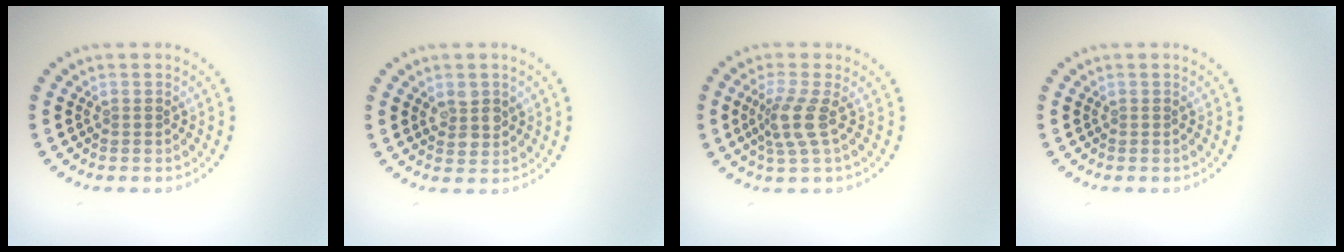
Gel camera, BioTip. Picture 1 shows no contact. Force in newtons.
{"total": 2.2, "press": 2.1, "slide": 0.7}
{"total": 2.8, "press": 2.2, "slide": 1.8}
{"total": 0.0}